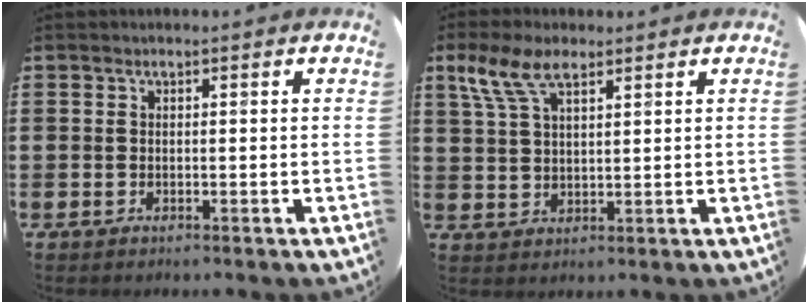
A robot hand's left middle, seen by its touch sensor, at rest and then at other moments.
{"total": 6.4, "force": [4.1, 2.5, 4.2], "torque": [-0.094, 0.001, 0.074]}